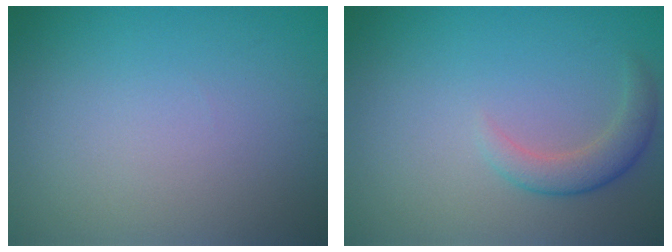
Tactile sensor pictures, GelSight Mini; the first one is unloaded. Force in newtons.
{"total": 2.5, "press": 2.5, "slide": 0.3}